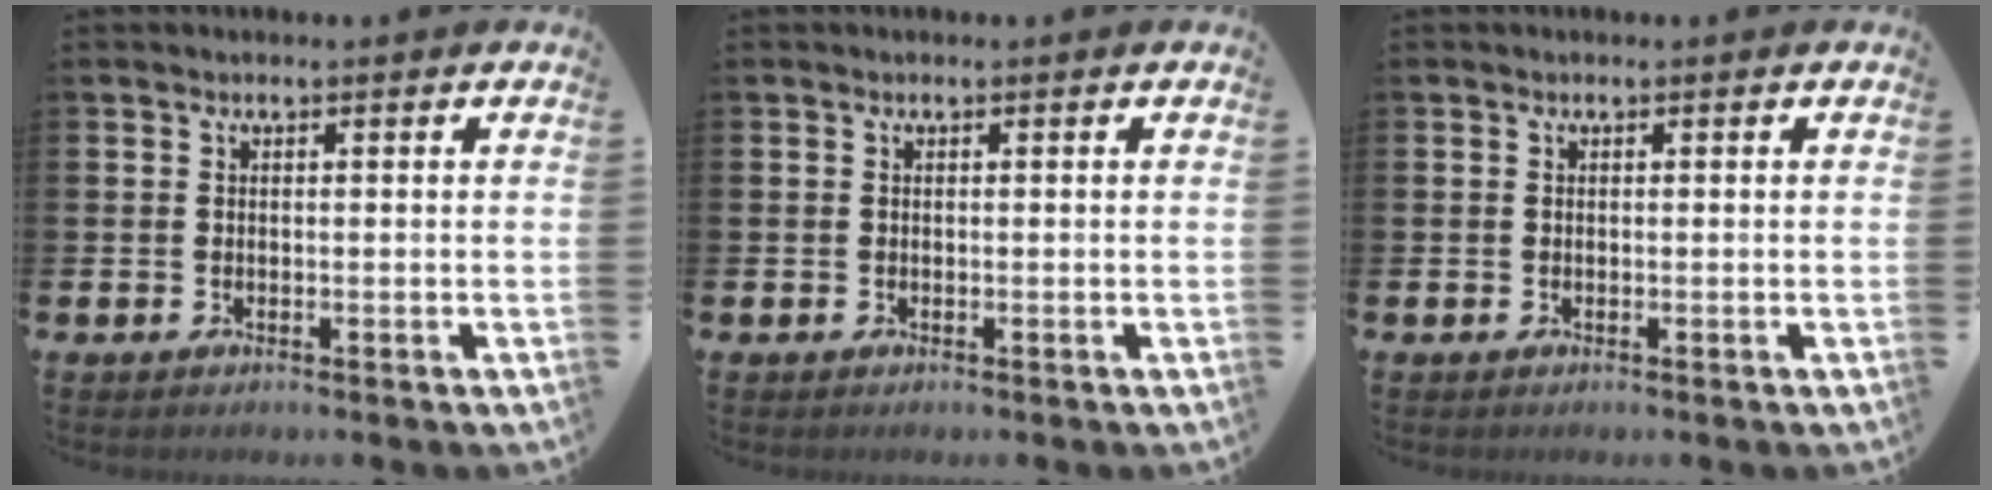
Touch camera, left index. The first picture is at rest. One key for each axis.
{"total": 0.0}
{"total": 0.0}